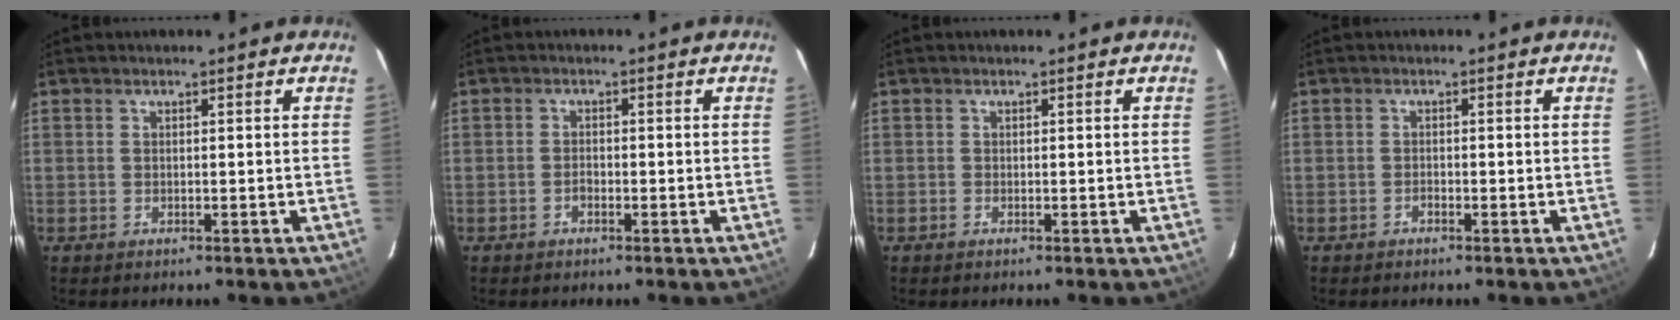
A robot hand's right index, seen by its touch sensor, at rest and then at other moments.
{"total": 1.2, "force": [-0.8, 0.6, 0.7], "torque": [-0.014, 0.003, -0.016]}
{"total": 0.0}
{"total": 0.7, "force": [-0.6, 0.3, 0.1], "torque": [-0.003, 0.003, -0.013]}